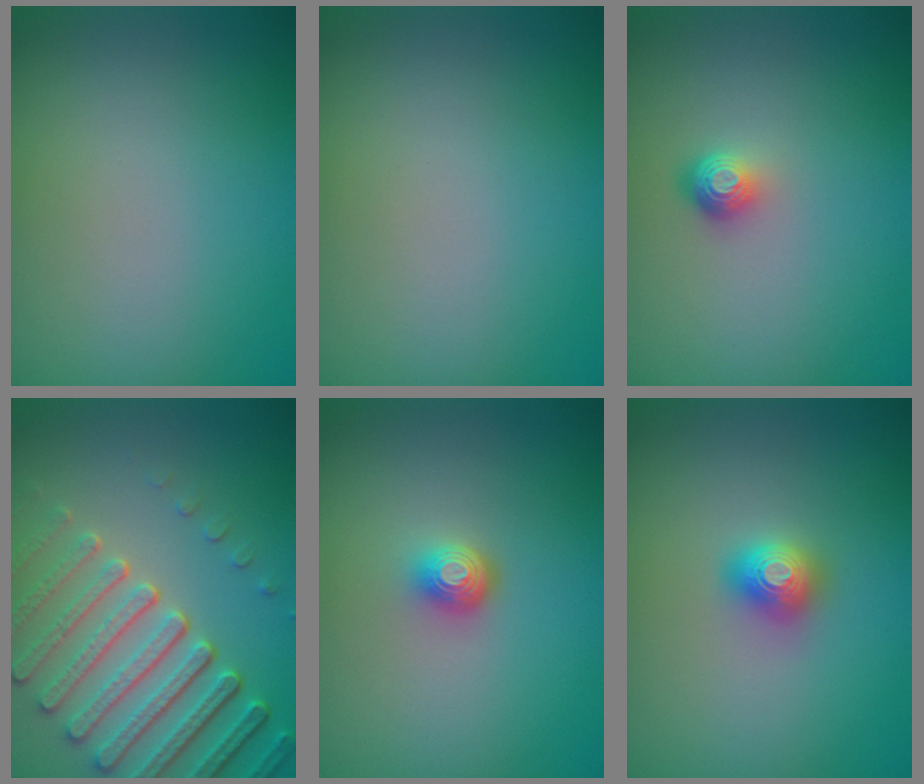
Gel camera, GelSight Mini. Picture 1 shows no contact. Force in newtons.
{"total": 0.0}
{"total": 1.8, "press": 1.2, "slide": 1.3}
{"total": 7.5, "press": 5.7, "slide": 4.9}
{"total": 1.9, "press": 1.4, "slide": 1.3}
{"total": 2.0, "press": 2.0, "slide": 0.1}